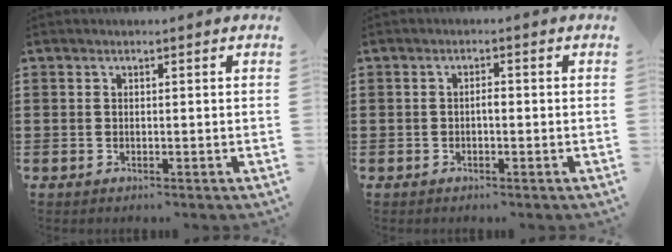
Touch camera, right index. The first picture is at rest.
{"total": 1.2, "force": [-0.3, 0.4, 1.1], "torque": [-0.023, -0.002, -0.006]}